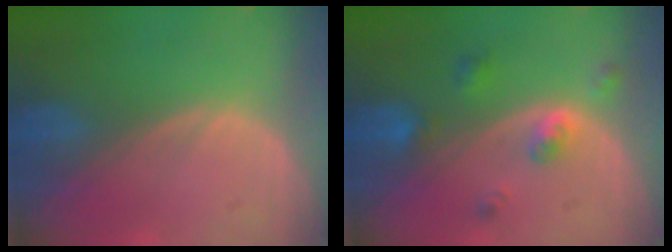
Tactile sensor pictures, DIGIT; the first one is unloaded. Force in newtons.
{"total": 4.4, "press": 4.1, "slide": 1.6}